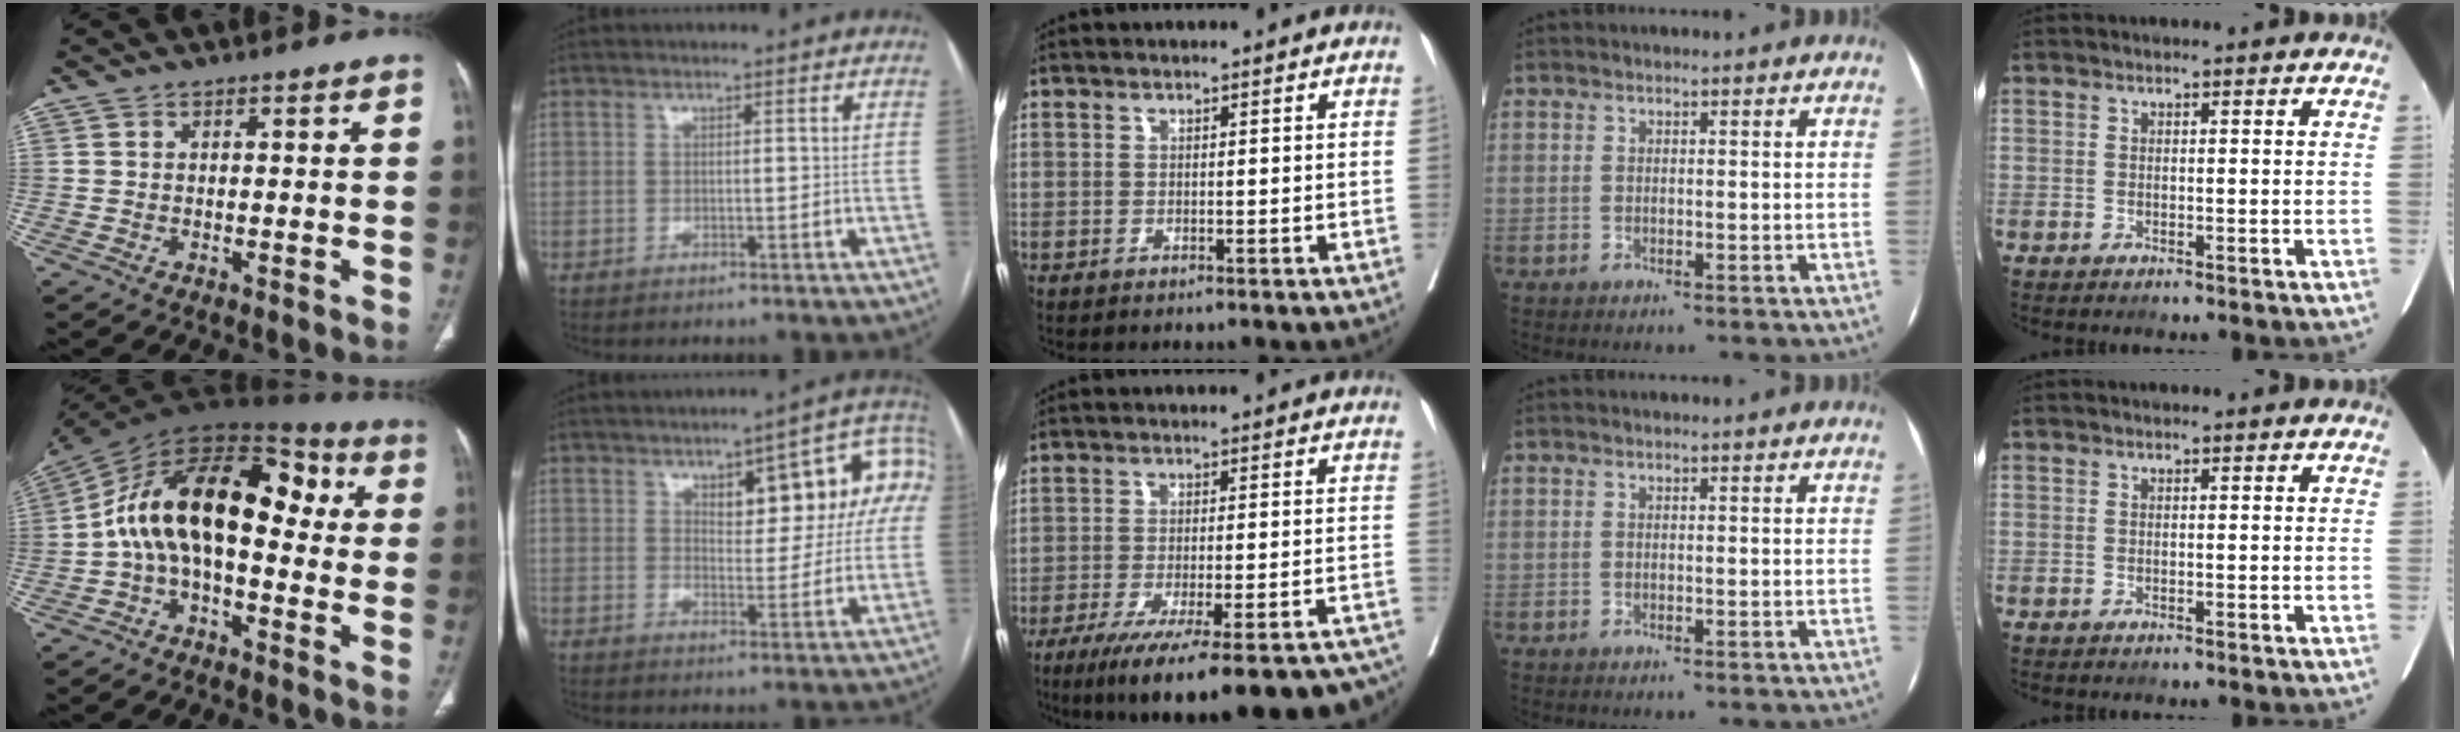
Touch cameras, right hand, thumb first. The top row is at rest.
{"thumb": {"total": 19.9, "force": [0.5, 11.0, 16.6], "torque": [-0.246, 0.064, -0.007]}, "index": {"total": 12.4, "force": [3.9, 4.8, 10.8], "torque": [-0.122, 0.037, 0.052]}, "middle": {"total": 24.4, "force": [-19.8, 3.2, 13.8], "torque": [-0.140, -0.023, -0.260]}}